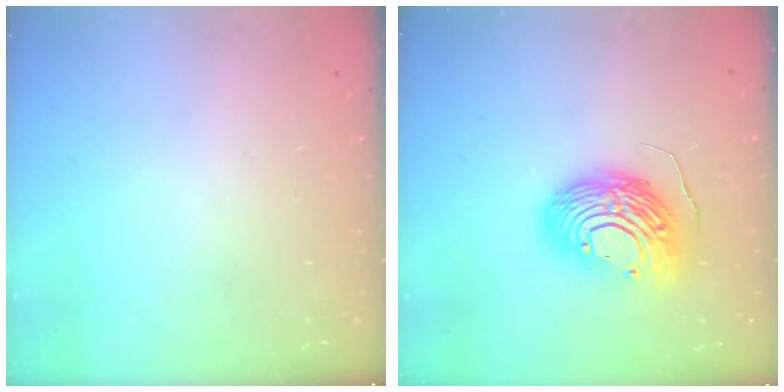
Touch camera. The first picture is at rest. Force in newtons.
{"total": 14.7, "press": 14.7, "slide": 1.3}